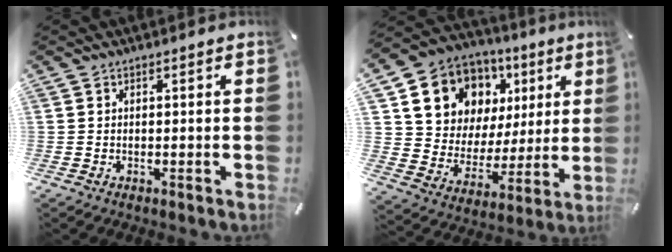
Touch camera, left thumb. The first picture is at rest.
{"total": 13.7, "force": [7.4, 10.9, 3.6], "torque": [-0.074, -0.058, 0.146]}